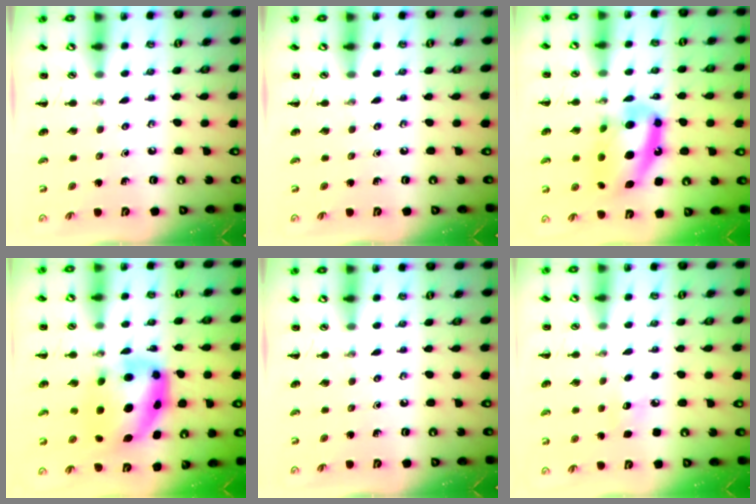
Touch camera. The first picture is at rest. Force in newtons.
{"total": 0.0}
{"total": 16.0, "press": 15.4, "slide": 4.4}
{"total": 9.1, "press": 8.8, "slide": 2.2}
{"total": 0.0}
{"total": 5.9, "press": 5.7, "slide": 1.4}